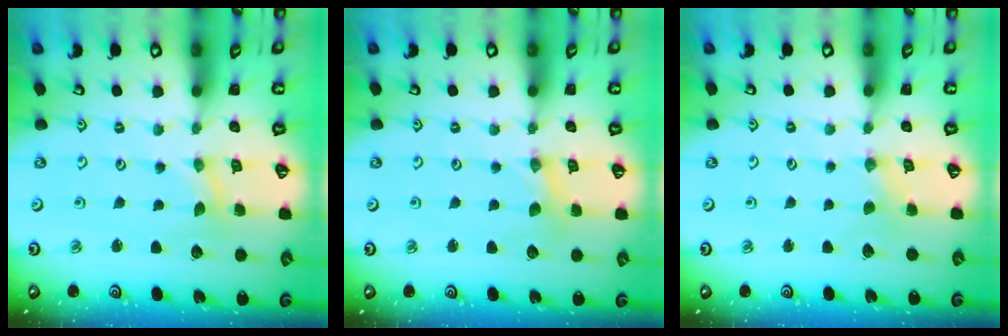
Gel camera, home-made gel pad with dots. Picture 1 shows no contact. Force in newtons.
{"total": 1.4, "press": 1.4, "slide": 0.2}
{"total": 1.2, "press": 1.2, "slide": 0.1}